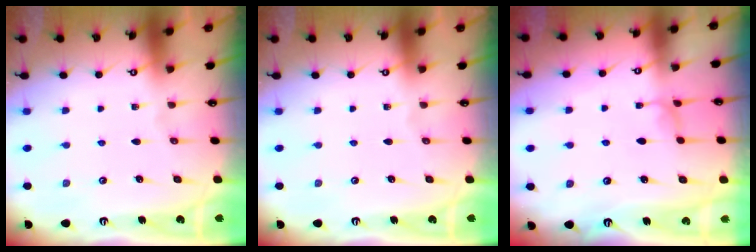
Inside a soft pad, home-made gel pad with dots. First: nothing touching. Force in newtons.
{"total": 0.0}
{"total": 2.3, "press": 2.2, "slide": 0.3}